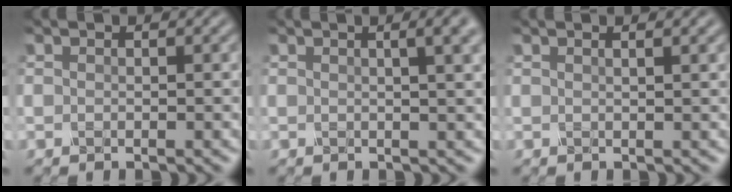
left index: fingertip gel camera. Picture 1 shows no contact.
{"total": 5.0, "force": [2.1, 2.0, 4.1], "torque": [-0.029, 0.024, 0.007]}
{"total": 1.4, "force": [0.9, 0.2, 1.1], "torque": [-0.007, 0.005, 0.005]}